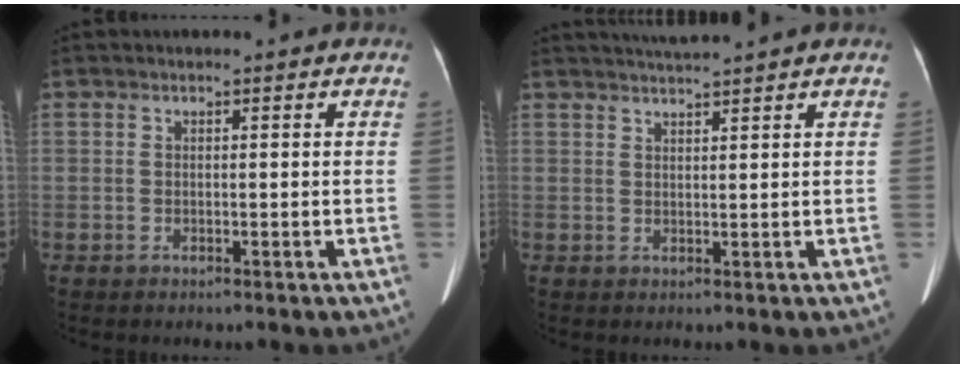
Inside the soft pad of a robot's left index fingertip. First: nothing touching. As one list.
[{"total": 3.6, "force": [3.3, -1.1, 1.0], "torque": [-0.014, 0.013, 0.060]}]